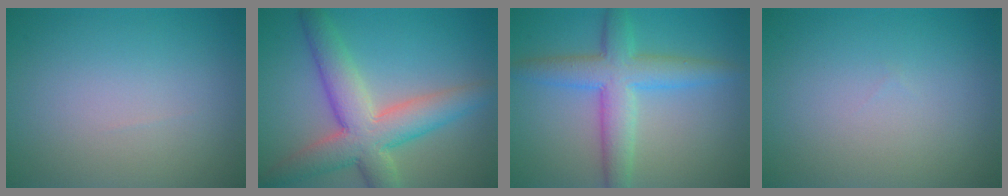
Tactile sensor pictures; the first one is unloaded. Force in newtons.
{"total": 7.6, "press": 7.6, "slide": 0.5}
{"total": 5.7, "press": 5.7, "slide": 0.1}
{"total": 0.0}